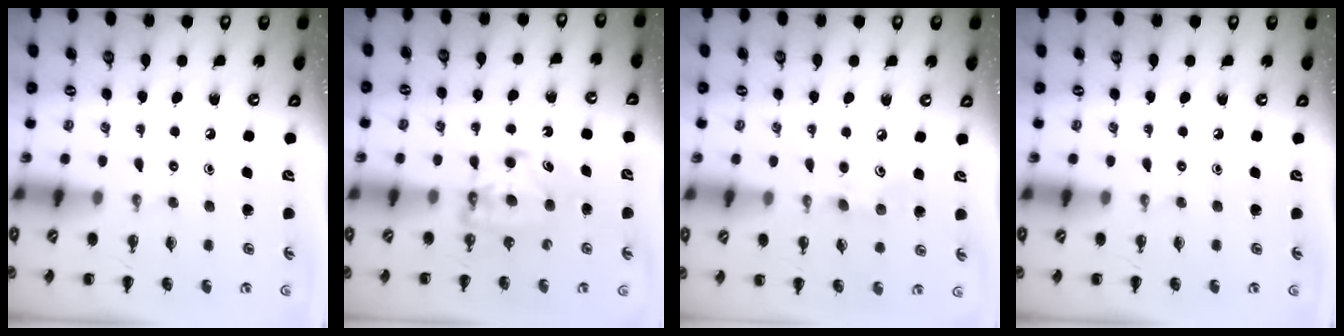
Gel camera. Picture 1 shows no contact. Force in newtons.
{"total": 6.1, "press": 6.0, "slide": 0.7}
{"total": 5.0, "press": 4.8, "slide": 1.4}
{"total": 0.0}